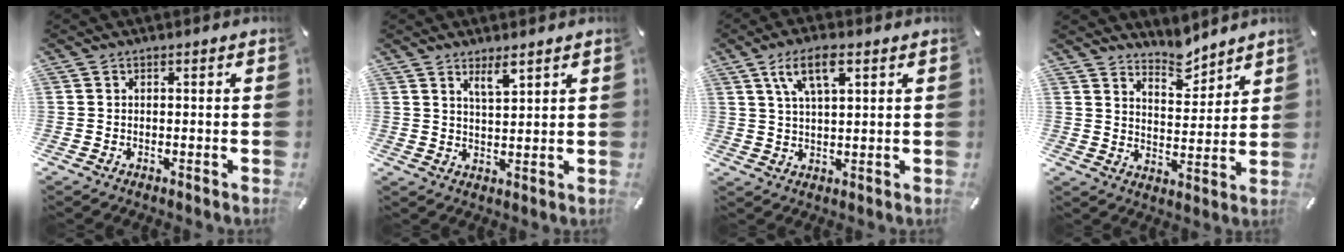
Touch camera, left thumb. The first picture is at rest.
{"total": 4.2, "force": [3.5, 1.0, 2.2], "torque": [-0.042, -0.016, 0.061]}
{"total": 8.3, "force": [4.2, 3.1, 6.4], "torque": [-0.128, 0.005, 0.073]}
{"total": 7.3, "force": [6.7, 2.8, 0.5], "torque": [-0.006, -0.055, 0.126]}